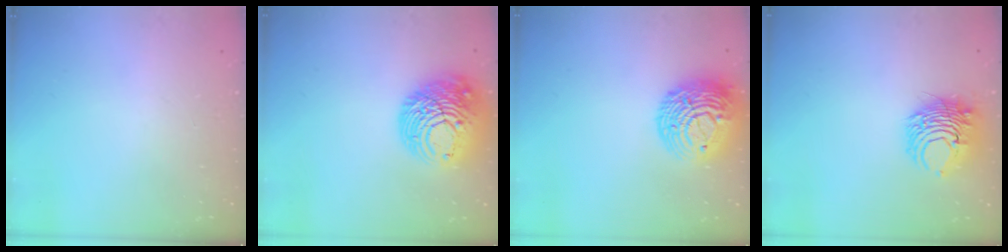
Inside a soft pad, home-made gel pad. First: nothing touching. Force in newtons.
{"total": 15.5, "press": 15.4, "slide": 1.5}
{"total": 18.5, "press": 18.4, "slide": 1.8}
{"total": 8.4, "press": 8.3, "slide": 1.2}